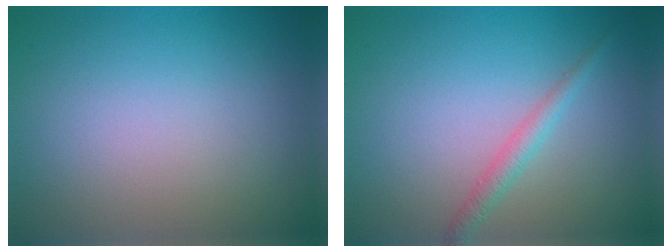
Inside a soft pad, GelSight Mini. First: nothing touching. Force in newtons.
{"total": 1.7, "press": 1.7, "slide": 0.1}